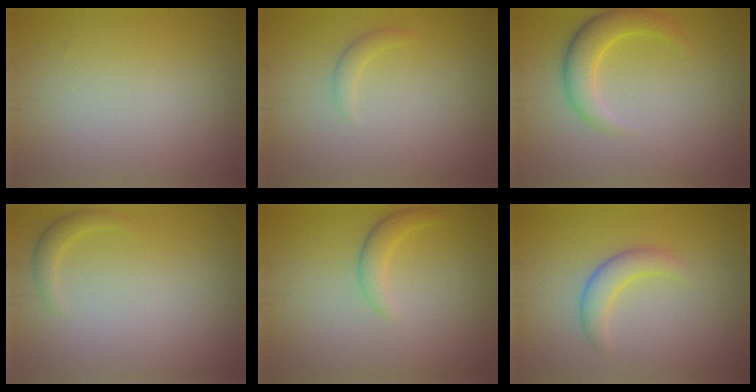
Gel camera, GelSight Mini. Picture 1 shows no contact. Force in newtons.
{"total": 1.0, "press": 1.0, "slide": 0.1}
{"total": 3.4, "press": 3.4, "slide": 0.3}
{"total": 1.2, "press": 1.2, "slide": 0.1}
{"total": 1.7, "press": 1.7, "slide": 0.1}
{"total": 2.4, "press": 2.4, "slide": 0.1}